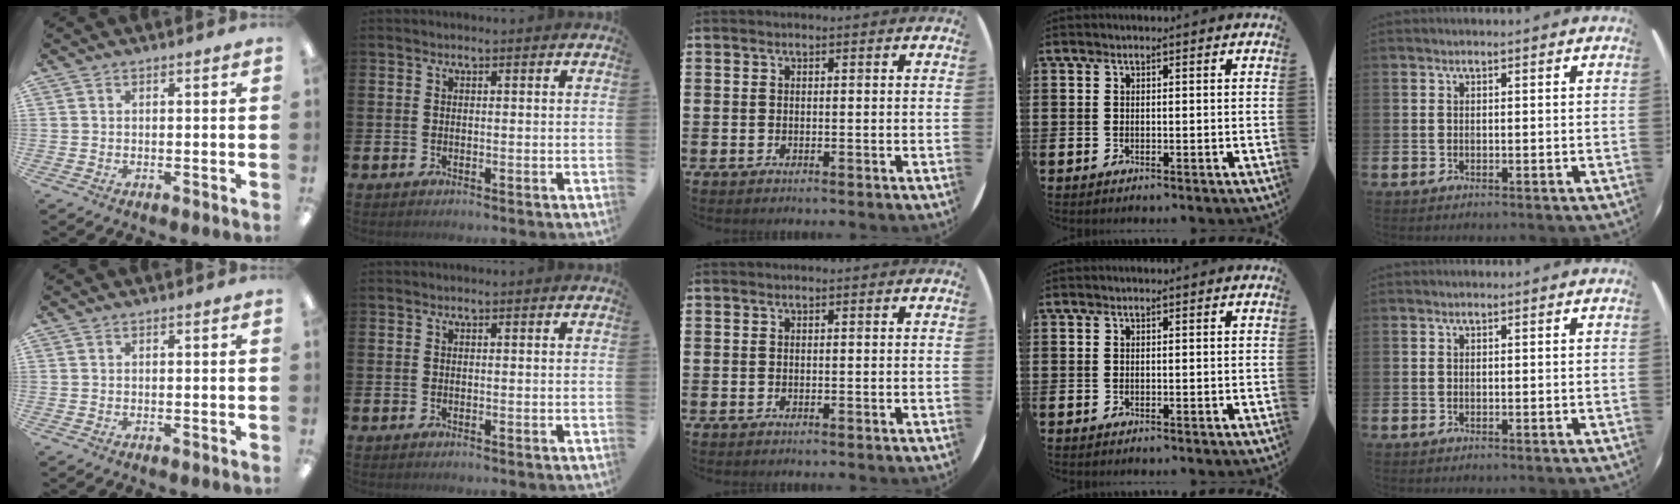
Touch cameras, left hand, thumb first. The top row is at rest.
{}